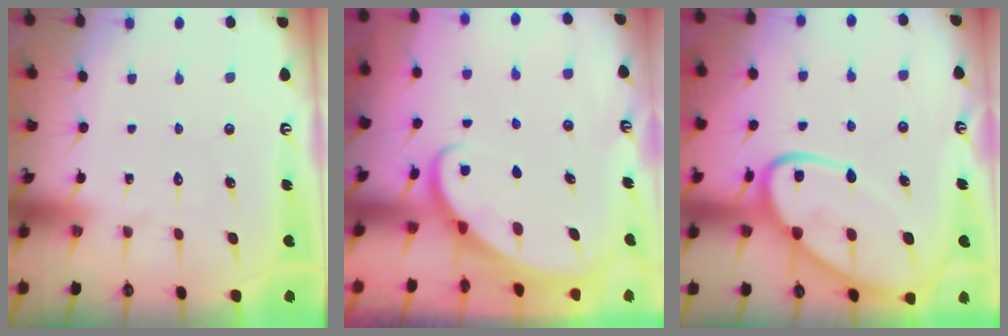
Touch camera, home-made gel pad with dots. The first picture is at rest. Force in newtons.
{"total": 2.3, "press": 2.3, "slide": 0.2}
{"total": 15.6, "press": 15.5, "slide": 1.3}